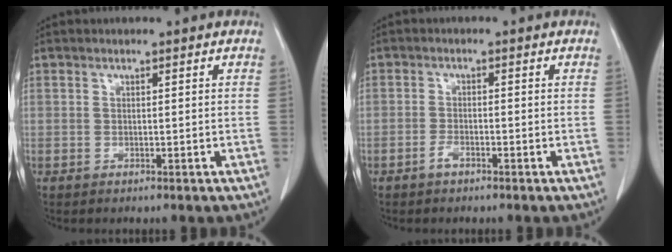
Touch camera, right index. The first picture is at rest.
{"total": 1.6, "force": [-1.1, 0.5, 1.0], "torque": [-0.019, 0.001, -0.020]}